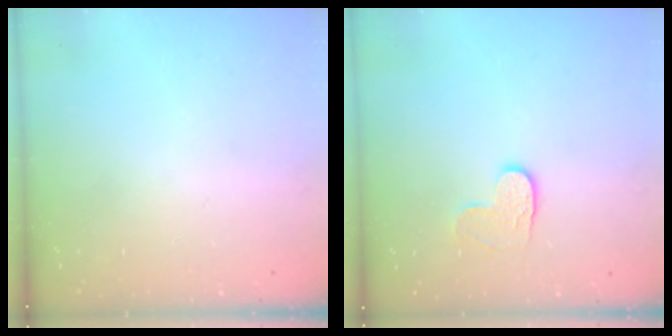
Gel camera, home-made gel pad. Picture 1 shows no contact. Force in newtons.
{"total": 5.2, "press": 5.2, "slide": 0.2}